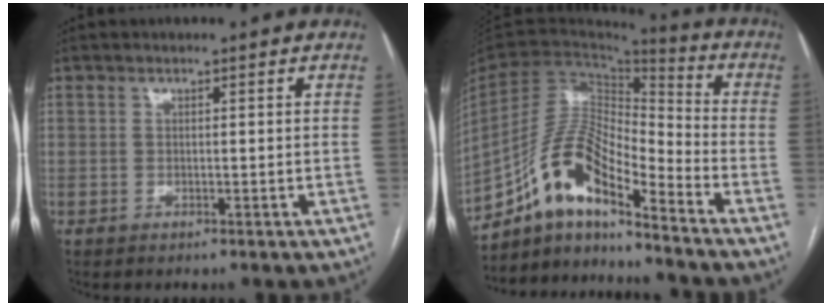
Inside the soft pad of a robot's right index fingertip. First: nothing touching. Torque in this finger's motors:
{"motor_torque": [1.02, -1.12, 0.77, 0.19]}